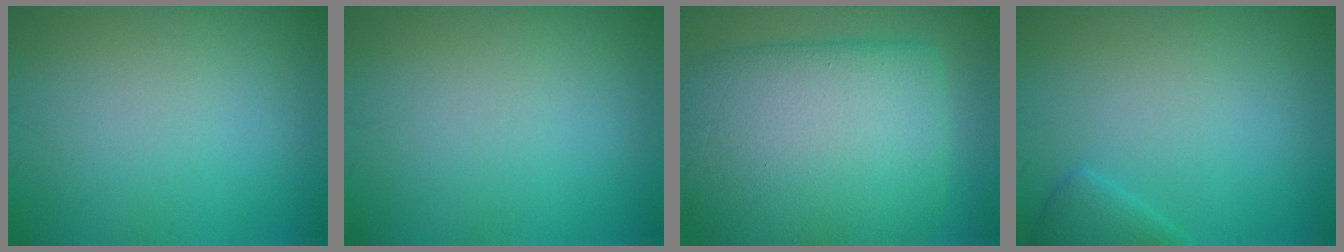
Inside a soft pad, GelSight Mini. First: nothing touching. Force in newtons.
{"total": 0.0}
{"total": 14.0, "press": 14.0, "slide": 0.7}
{"total": 1.6, "press": 1.6, "slide": 0.2}